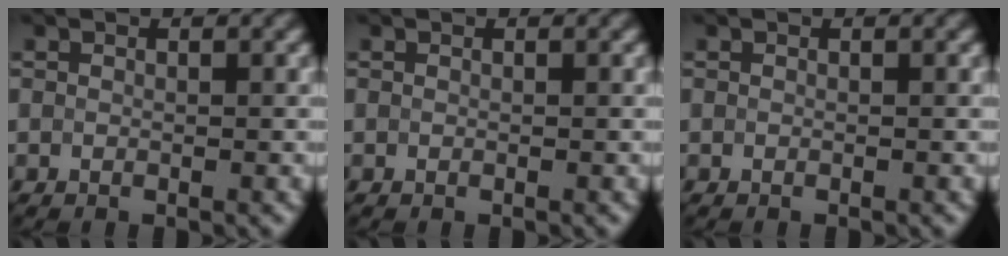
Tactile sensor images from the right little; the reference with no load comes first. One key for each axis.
{"total": 0.0}
{"total": 0.0}